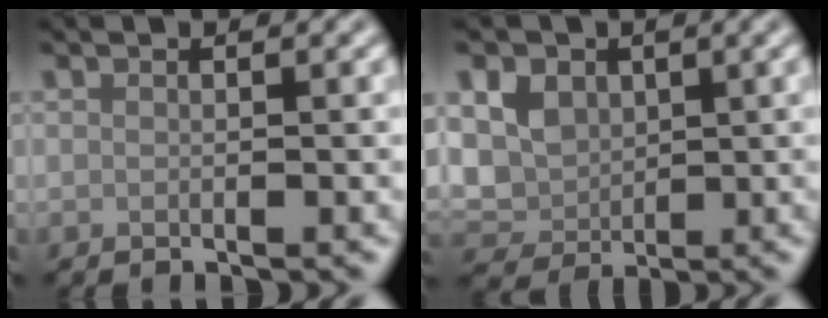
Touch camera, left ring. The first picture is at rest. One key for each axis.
{"total": 5.5, "fx": 1.2, "fy": 4.4, "fz": 3.1, "tx": -0.071, "ty": 0.007, "tz": 0.018}